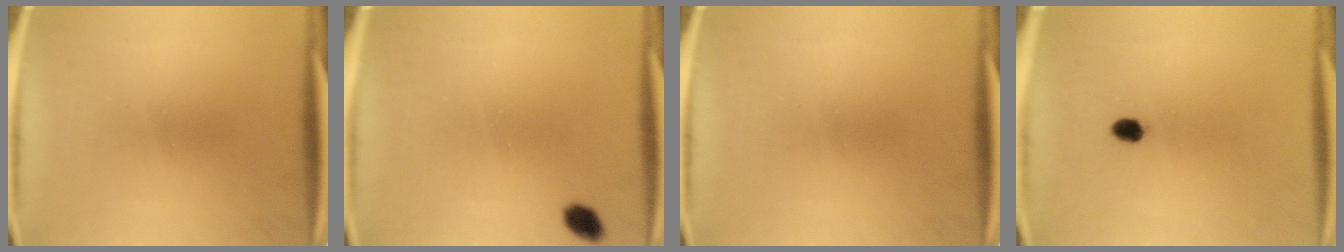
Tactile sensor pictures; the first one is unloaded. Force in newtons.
{"total": 2.5}
{"total": 0.0}
{"total": 2.1}